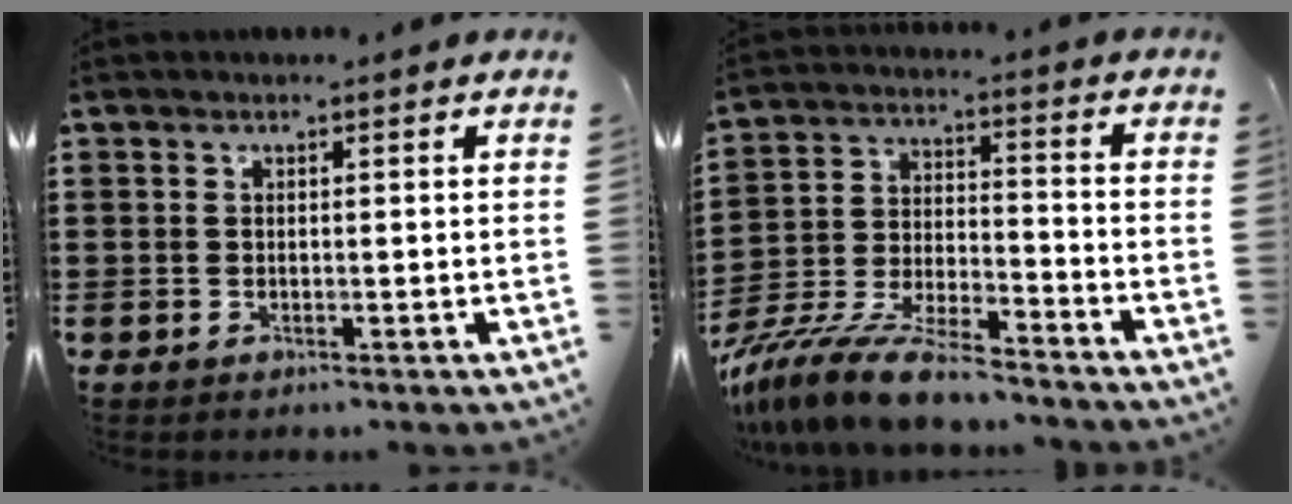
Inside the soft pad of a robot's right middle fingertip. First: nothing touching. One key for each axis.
{"total": 8.5, "fx": -7.8, "fy": 1.0, "fz": 3.2, "tx": -0.081, "ty": 0.003, "tz": -0.156}